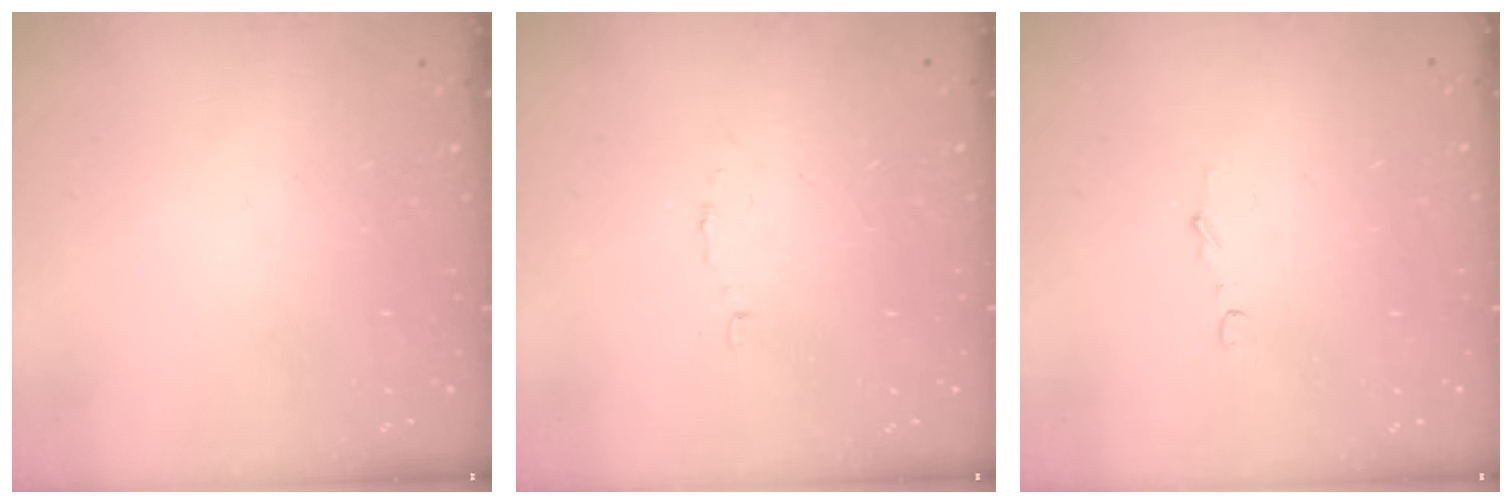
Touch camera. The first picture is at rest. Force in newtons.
{"total": 1.9, "press": 1.9, "slide": 0.1}
{"total": 2.8, "press": 2.8, "slide": 0.2}